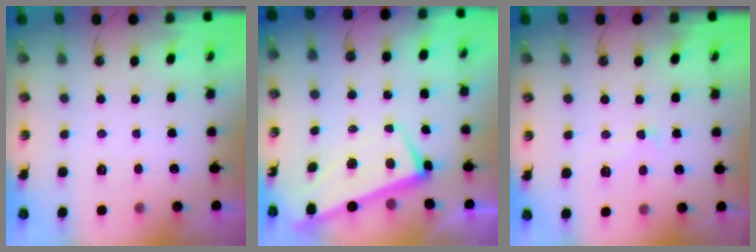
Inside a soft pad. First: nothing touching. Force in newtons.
{"total": 1.9, "press": 1.0, "slide": 1.6}
{"total": 2.8, "press": 2.8, "slide": 0.5}